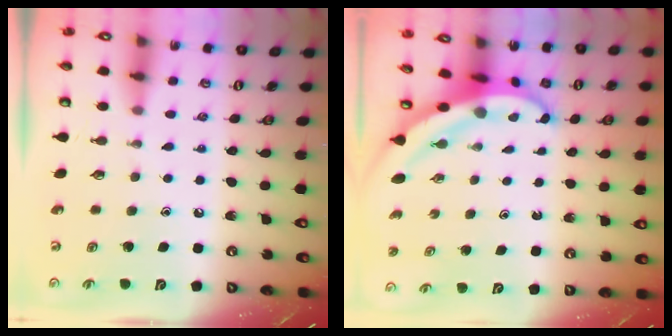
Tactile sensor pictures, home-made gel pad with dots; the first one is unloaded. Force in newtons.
{"total": 4.9, "press": 4.8, "slide": 0.6}